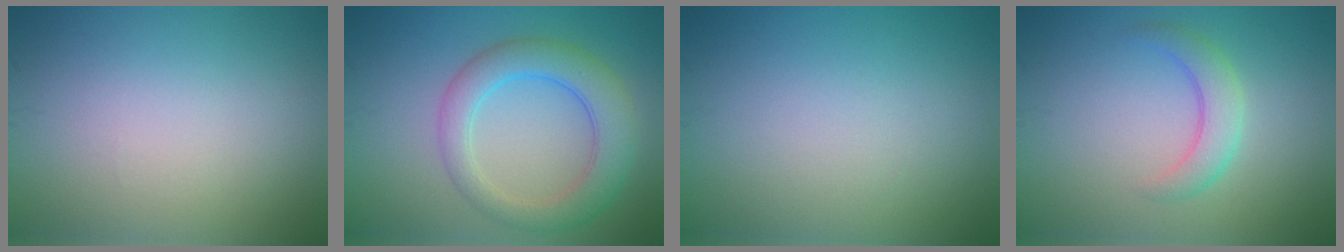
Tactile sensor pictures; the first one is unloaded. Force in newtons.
{"total": 5.3, "press": 5.3, "slide": 0.2}
{"total": 0.0}
{"total": 2.7, "press": 2.7, "slide": 0.2}